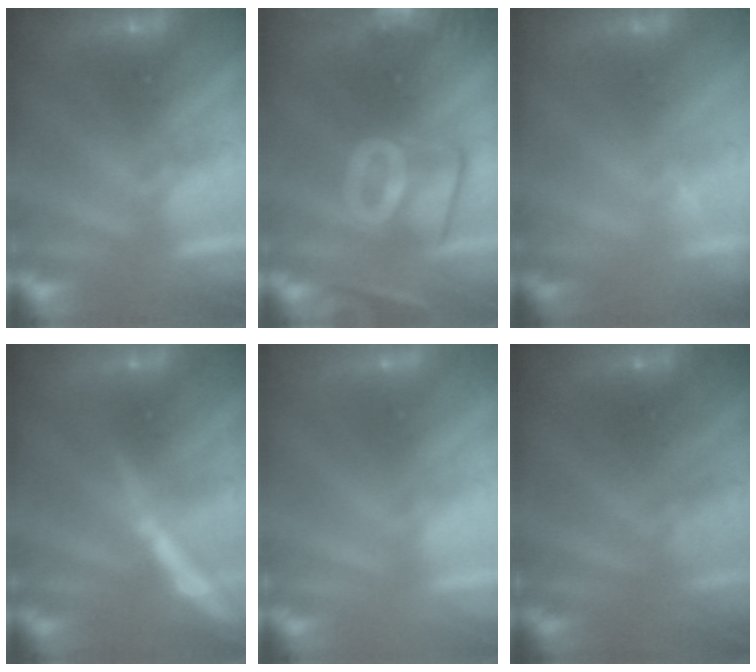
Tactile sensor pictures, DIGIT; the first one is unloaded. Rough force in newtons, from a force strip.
{"total": 8.1}
{"total": 1.5}
{"total": 3.3}
{"total": 2.8}
{"total": 1.8}